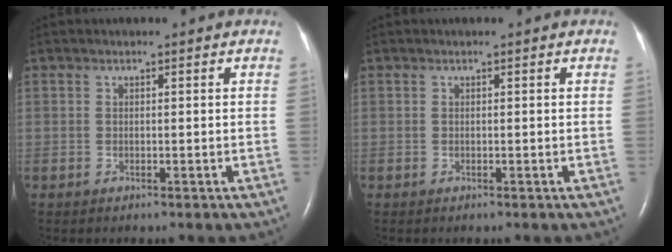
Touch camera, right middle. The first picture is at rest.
{"total": 0.0}